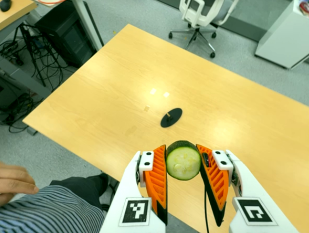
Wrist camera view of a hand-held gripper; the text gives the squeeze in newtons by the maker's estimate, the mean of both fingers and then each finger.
{"total": 9.6, "left": 8.6, "right": 10.6}